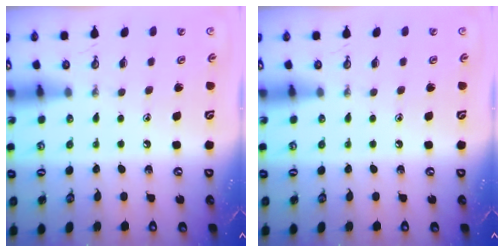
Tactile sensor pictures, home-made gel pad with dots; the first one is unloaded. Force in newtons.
{"total": 0.0}